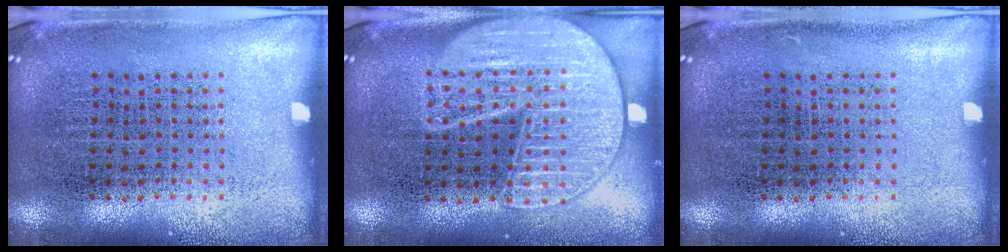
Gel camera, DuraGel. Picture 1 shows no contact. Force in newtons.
{"total": 2.7, "press": 2.7, "slide": 0.2}
{"total": 0.0}